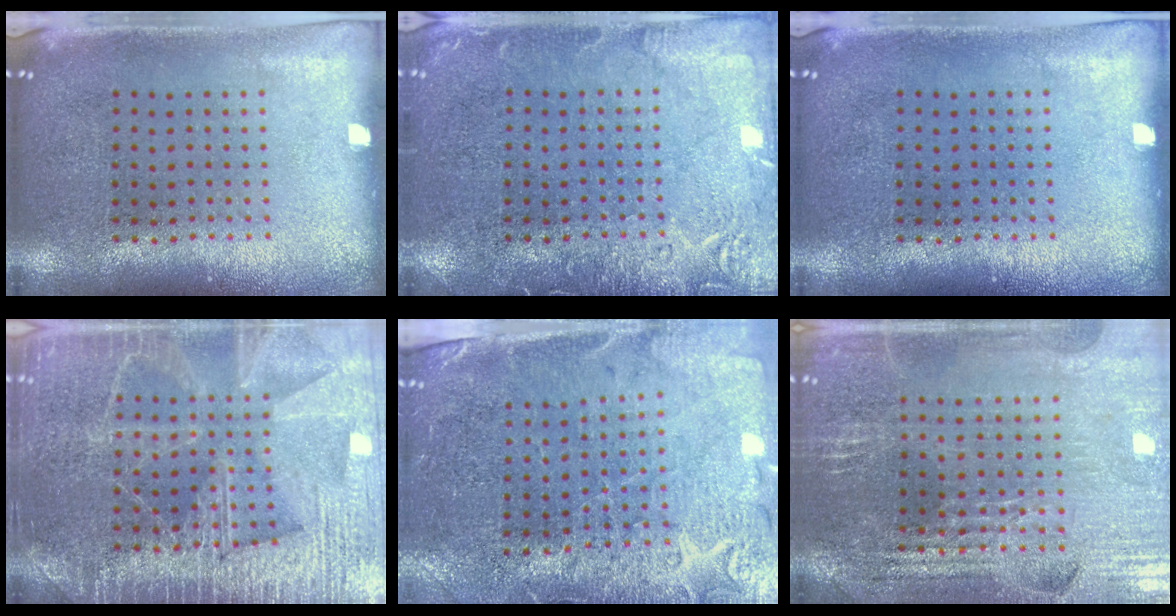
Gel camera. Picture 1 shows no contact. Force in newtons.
{"total": 2.9, "press": 2.9, "slide": 0.4}
{"total": 0.0}
{"total": 6.5, "press": 6.5, "slide": 0.8}
{"total": 3.3, "press": 3.1, "slide": 1.3}
{"total": 2.9, "press": 2.9, "slide": 0.5}